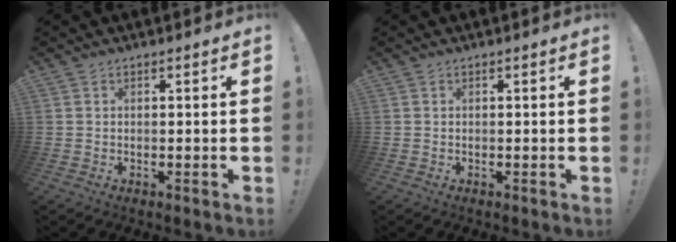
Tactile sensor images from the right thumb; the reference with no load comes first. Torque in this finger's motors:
{"motor_torque": [0.00, 0.00, 0.00, 0.00, 0.00]}